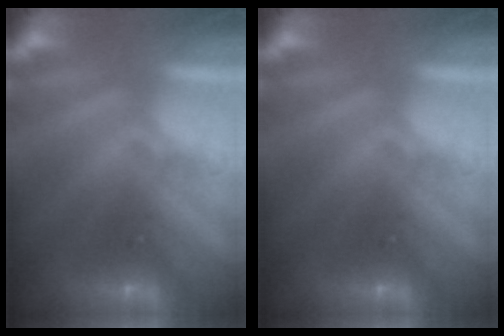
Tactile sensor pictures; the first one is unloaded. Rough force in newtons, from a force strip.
{"total": 0.0}